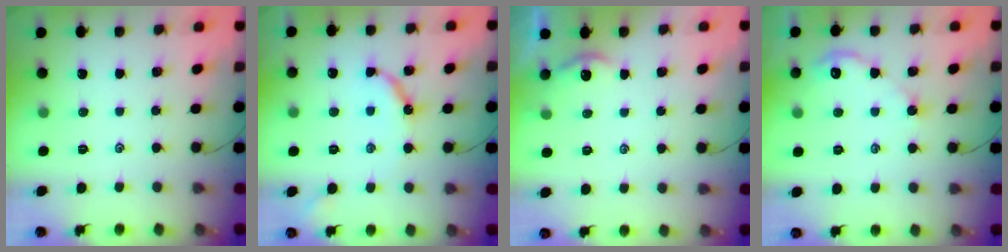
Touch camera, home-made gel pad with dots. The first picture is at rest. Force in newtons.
{"total": 8.3, "press": 8.2, "slide": 0.8}
{"total": 3.0, "press": 3.0, "slide": 0.5}
{"total": 4.3, "press": 4.3, "slide": 0.7}